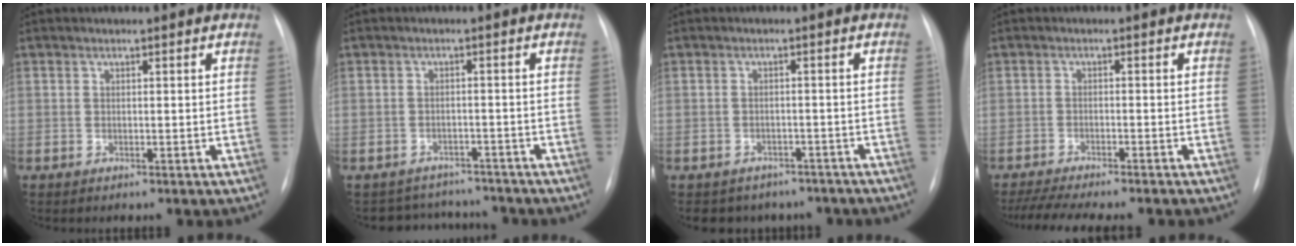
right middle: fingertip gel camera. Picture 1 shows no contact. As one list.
[{"total": 6.5, "force": [-5.9, 2.6, -0.4], "torque": [0.011, 0.023, -0.077]}, {"total": 7.8, "force": [-6.4, 4.4, 1.0], "torque": [-0.009, 0.014, -0.065]}, {"total": 12.1, "force": [-10.6, 1.4, 5.8], "torque": [-0.082, -0.008, -0.150]}]